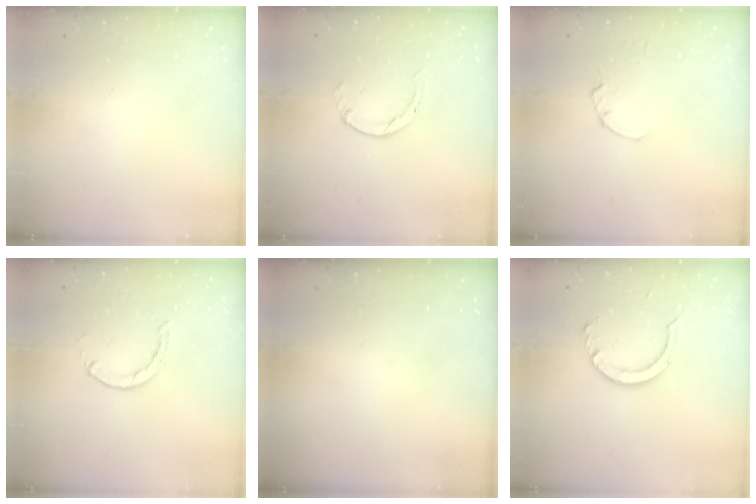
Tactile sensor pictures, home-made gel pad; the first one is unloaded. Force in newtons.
{"total": 0.5, "press": 0.5, "slide": 0.1}
{"total": 0.0}
{"total": 1.3, "press": 1.2, "slide": 0.3}
{"total": 0.0}
{"total": 8.4, "press": 8.3, "slide": 0.7}